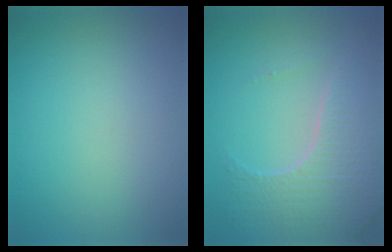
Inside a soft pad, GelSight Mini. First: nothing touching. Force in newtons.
{"total": 4.9, "press": 4.4, "slide": 2.3}